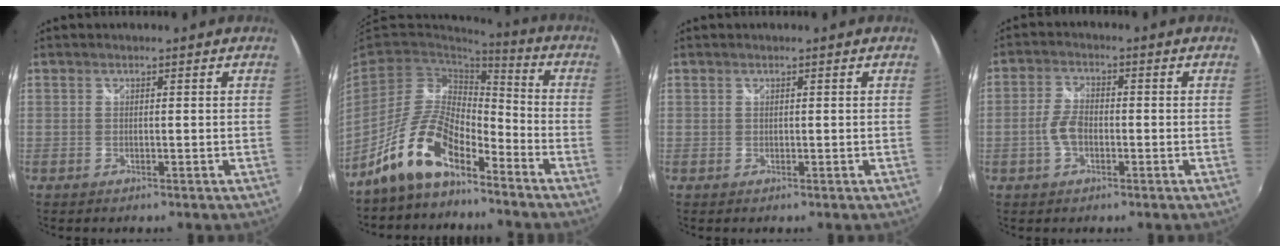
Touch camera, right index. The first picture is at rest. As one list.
[{"total": 13.2, "force": [-9.2, 4.6, 8.2], "torque": [-0.172, 0.007, -0.178]}, {"total": 0.0}, {"total": 4.7, "force": [-1.5, 2.7, 3.6], "torque": [-0.078, 0.007, -0.026]}]